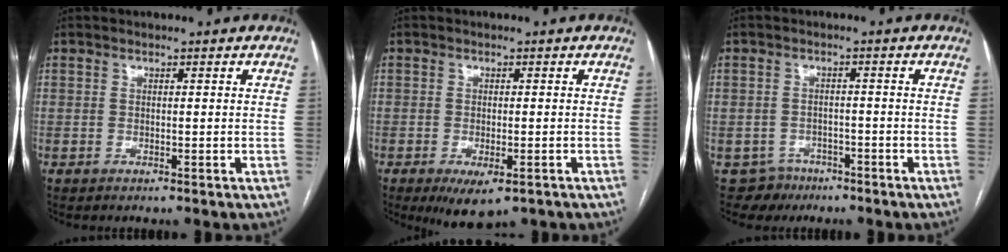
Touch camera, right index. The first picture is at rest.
{"total": 5.7, "force": [-3.2, 2.1, 4.1], "torque": [-0.061, -0.011, -0.042]}
{"total": 3.8, "force": [-2.4, 2.8, -0.6], "torque": [0.015, 0.010, -0.038]}